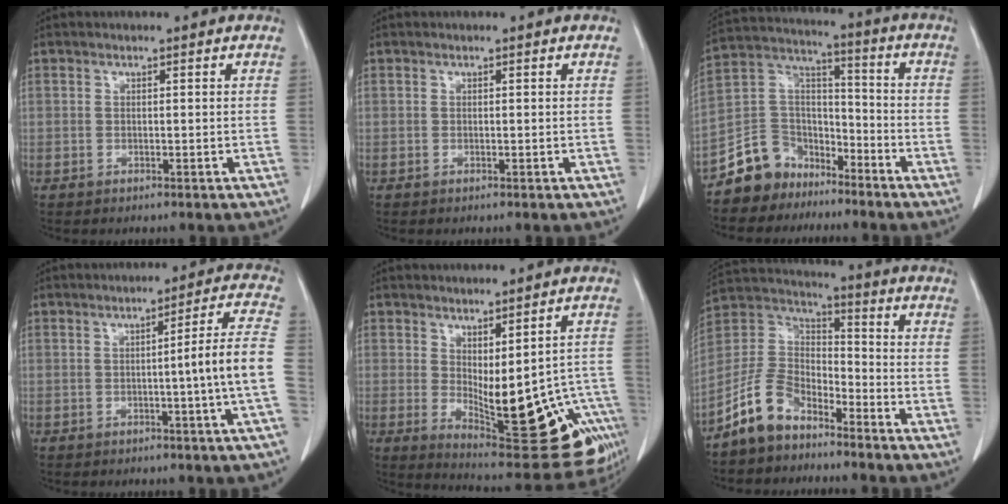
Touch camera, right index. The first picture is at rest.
{"total": 0.0}
{"total": 10.1, "force": [-7.6, 6.6, 1.1], "torque": [-0.028, 0.055, -0.146]}
{"total": 8.0, "force": [-1.5, -1.9, 7.6], "torque": [-0.100, 0.002, -0.023]}
{"total": 18.5, "force": [-5.7, 6.5, 16.3], "torque": [-0.144, 0.000, -0.057]}
{"total": 9.7, "force": [-7.2, 5.0, 4.2], "torque": [-0.101, 0.023, -0.149]}